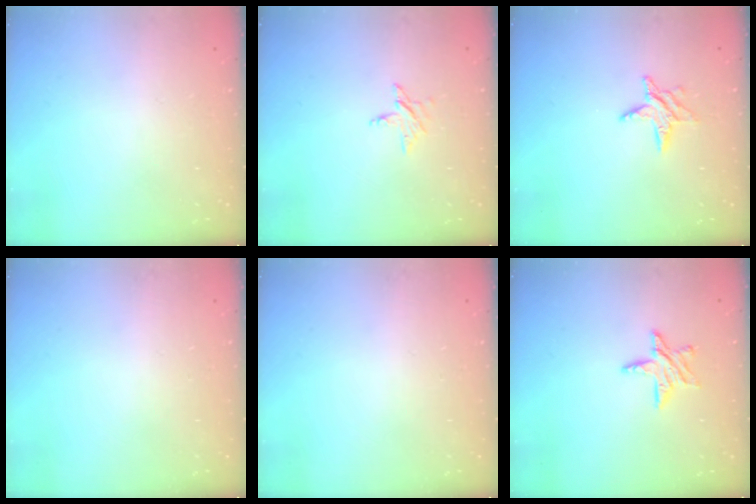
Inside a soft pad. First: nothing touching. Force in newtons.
{"total": 3.3, "press": 3.3, "slide": 0.3}
{"total": 6.2, "press": 6.2, "slide": 0.5}
{"total": 0.0}
{"total": 0.0}
{"total": 7.7, "press": 7.7, "slide": 0.5}